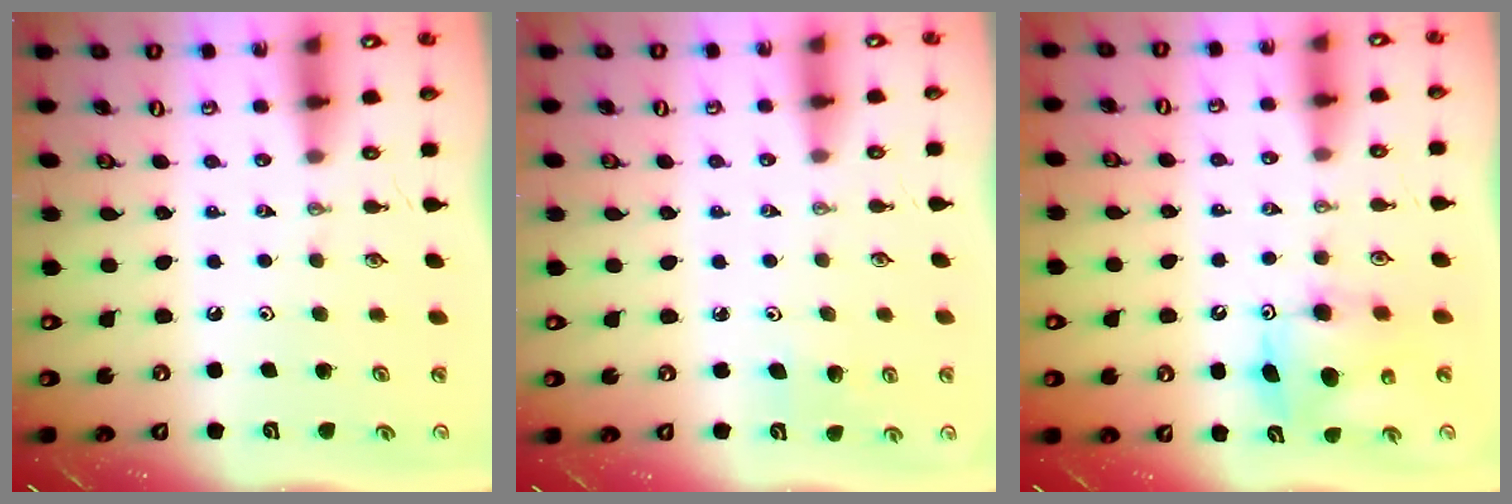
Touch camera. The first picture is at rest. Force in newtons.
{"total": 4.2, "press": 4.1, "slide": 0.9}
{"total": 7.7, "press": 7.7, "slide": 0.4}